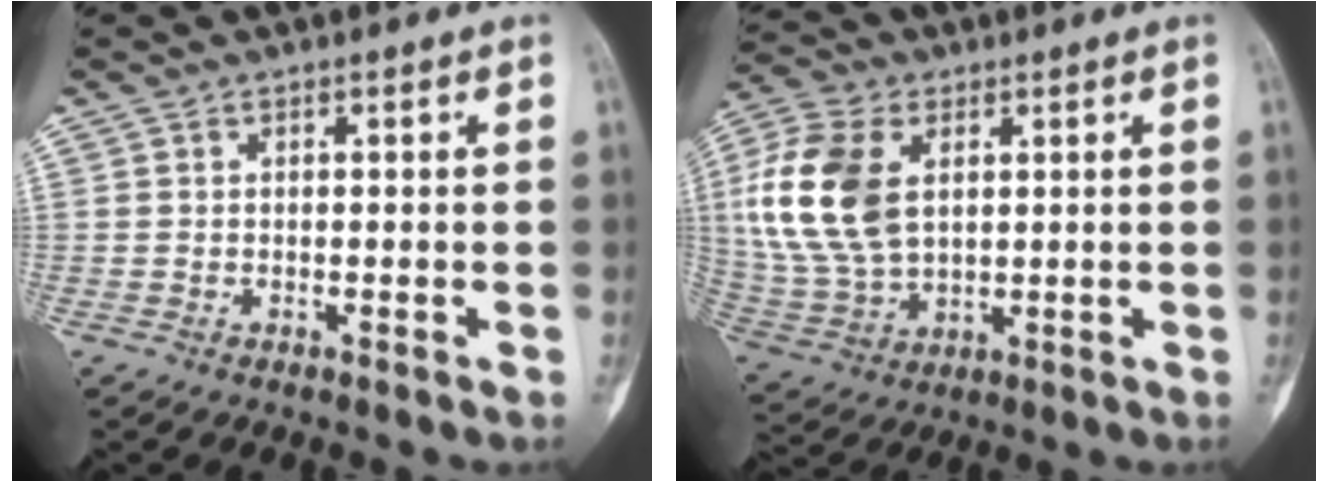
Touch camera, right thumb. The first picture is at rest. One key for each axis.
{"total": 16.4, "fx": 3.4, "fy": 10.2, "fz": 12.3, "tx": -0.261, "ty": -0.003, "tz": 0.070}